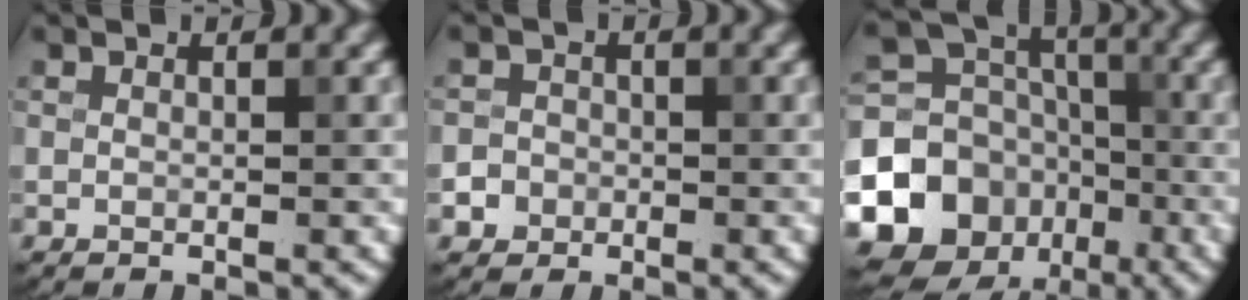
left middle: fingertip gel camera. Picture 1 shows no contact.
{"total": 2.2, "force": [-1.0, 1.9, 0.3], "torque": [0.014, 0.003, -0.021]}
{"total": 14.4, "force": [-5.9, 12.4, 4.4], "torque": [-0.104, -0.034, -0.112]}